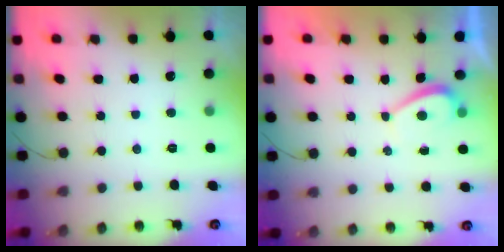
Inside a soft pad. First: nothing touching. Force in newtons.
{"total": 1.3, "press": 1.1, "slide": 0.5}